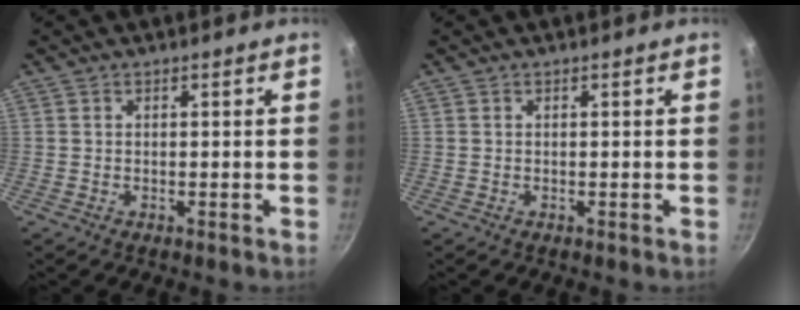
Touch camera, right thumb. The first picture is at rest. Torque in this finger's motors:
{"motor_torque": [-0.16, 0.16, 0.00, 0.00, 0.02]}